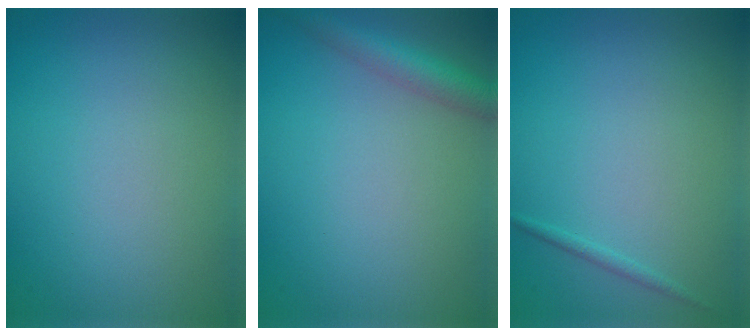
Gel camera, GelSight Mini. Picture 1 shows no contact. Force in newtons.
{"total": 3.0, "press": 3.0, "slide": 0.1}
{"total": 0.6, "press": 0.6, "slide": 0.0}